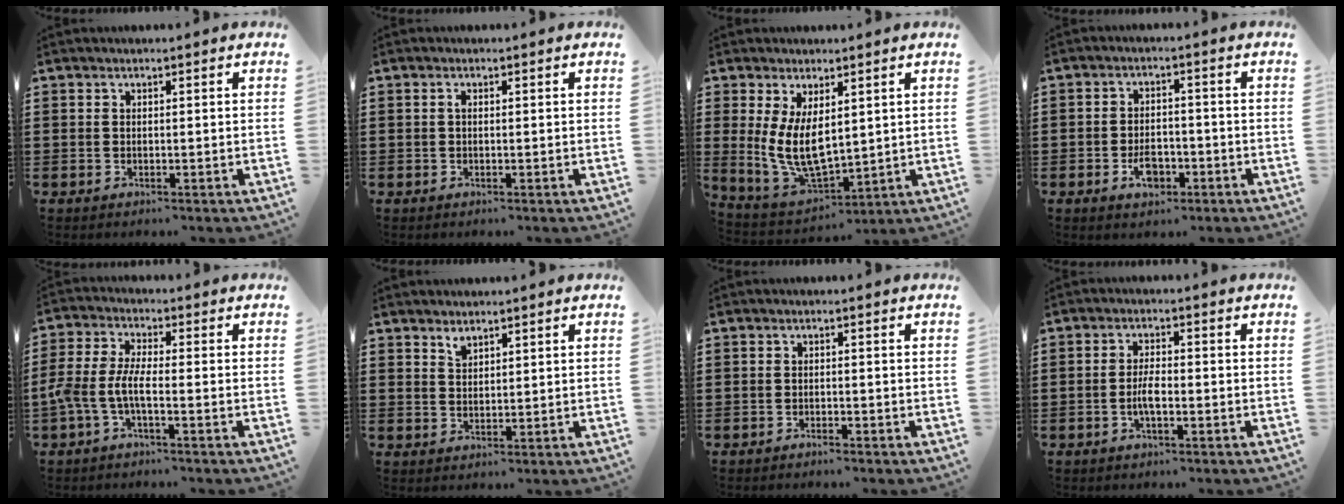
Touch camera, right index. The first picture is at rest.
{"total": 0.6, "force": [0.0, 0.2, 0.5], "torque": [-0.011, -0.001, -0.001]}
{"total": 8.5, "force": [1.4, 4.3, 7.2], "torque": [-0.156, -0.014, 0.025]}
{"total": 4.1, "force": [-1.8, 2.4, 2.8], "torque": [-0.041, 0.003, -0.034]}
{"total": 5.1, "force": [-2.2, 1.3, 4.4], "torque": [-0.118, -0.013, -0.050]}
{"total": 1.7, "force": [1.5, 0.7, 0.4], "torque": [-0.011, 0.001, 0.029]}
{"total": 0.9, "force": [-0.9, 0.1, 0.2], "torque": [-0.006, 0.000, -0.018]}
{"total": 3.3, "force": [-0.9, 0.9, 3.0], "torque": [-0.068, -0.003, -0.021]}